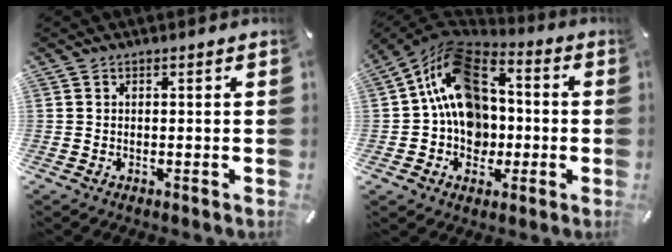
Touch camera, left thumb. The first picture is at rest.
{"total": 17.7, "force": [0.8, 14.1, 10.6], "torque": [-0.195, 0.004, 0.015]}